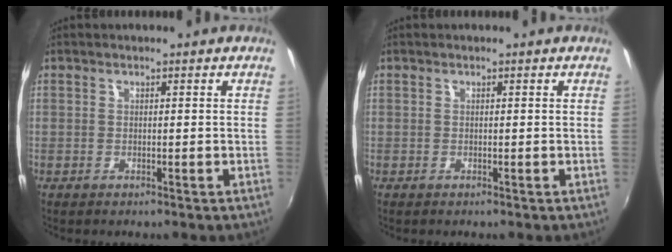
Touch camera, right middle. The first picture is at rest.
{"total": 0.0}